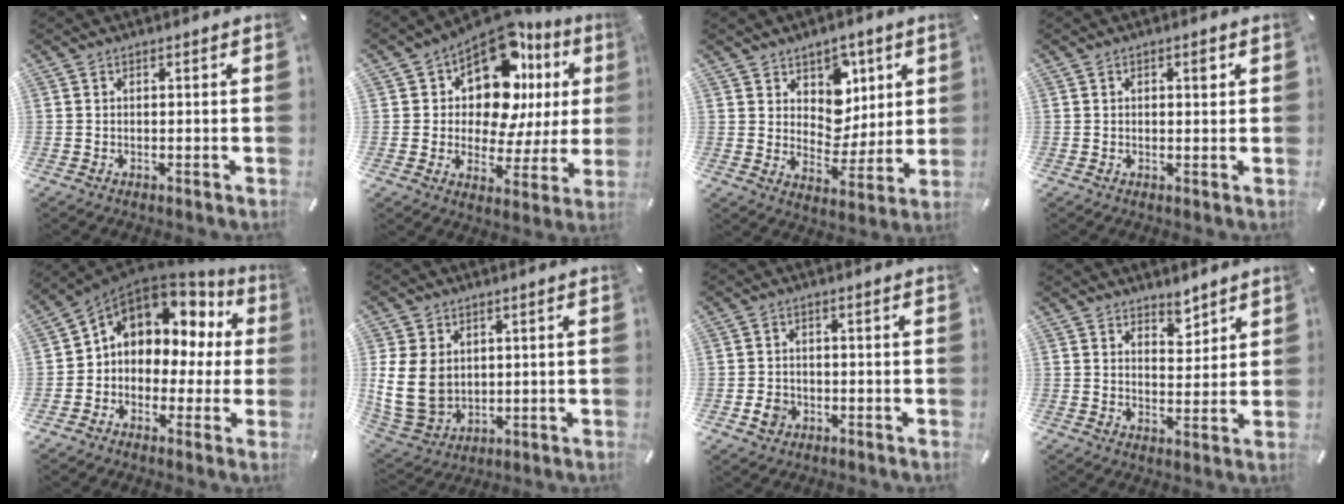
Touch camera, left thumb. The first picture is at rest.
{"total": 16.2, "force": [8.3, 9.2, 10.4], "torque": [-0.165, -0.066, 0.146]}
{"total": 9.7, "force": [4.1, 8.4, 2.4], "torque": [-0.031, -0.042, 0.079]}
{"total": 2.1, "force": [0.7, 1.1, 1.7], "torque": [-0.019, 0.001, 0.006]}
{"total": 9.2, "force": [3.4, 7.7, 3.7], "torque": [-0.075, -0.027, 0.063]}
{"total": 12.9, "force": [1.3, 10.6, 7.1], "torque": [-0.175, -0.005, 0.024]}
{"total": 3.9, "force": [-1.3, 3.3, 1.5], "torque": [-0.031, 0.003, -0.024]}
{"total": 4.8, "force": [4.1, 2.4, 0.3], "torque": [0.014, -0.031, 0.072]}